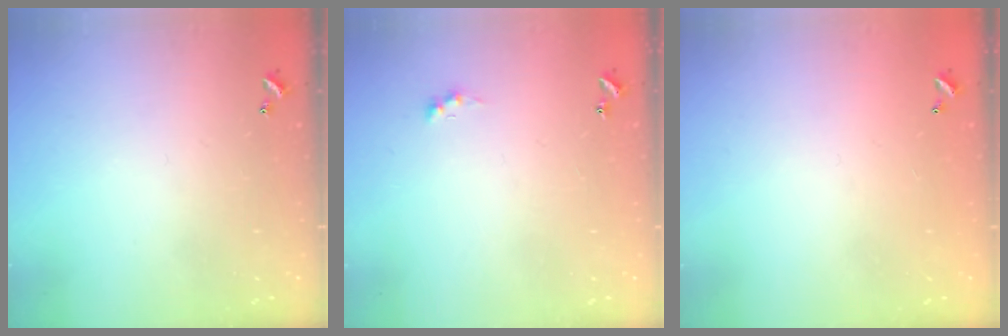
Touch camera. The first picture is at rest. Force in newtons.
{"total": 0.8, "press": 0.7, "slide": 0.4}
{"total": 2.8, "press": 2.8, "slide": 0.1}